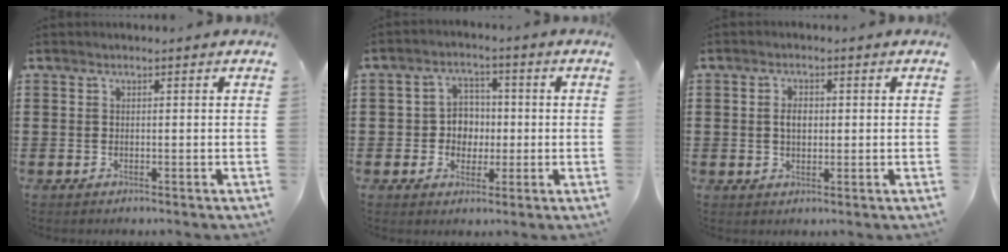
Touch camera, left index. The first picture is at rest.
{"total": 4.9, "force": [-0.3, 4.5, 2.0], "torque": [-0.046, 0.011, -0.011]}
{"total": 2.8, "force": [0.4, 1.6, 2.2], "torque": [-0.039, 0.005, 0.003]}